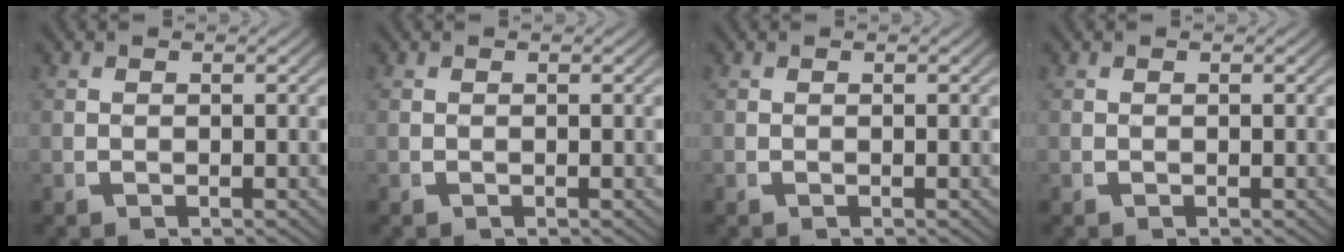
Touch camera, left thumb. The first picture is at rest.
{"total": 0.0}
{"total": 0.0}
{"total": 0.0}